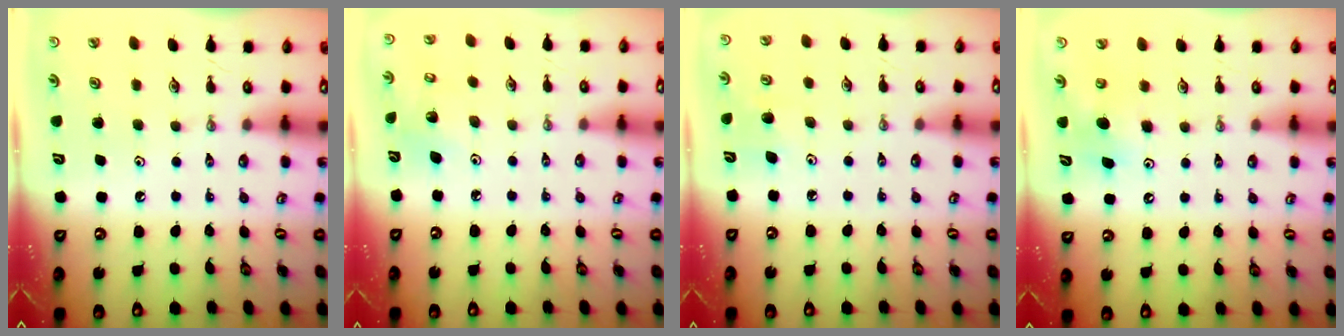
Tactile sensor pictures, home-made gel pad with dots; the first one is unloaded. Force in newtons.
{"total": 5.9, "press": 5.5, "slide": 2.3}
{"total": 5.5, "press": 5.4, "slide": 1.3}
{"total": 6.4, "press": 6.1, "slide": 2.0}